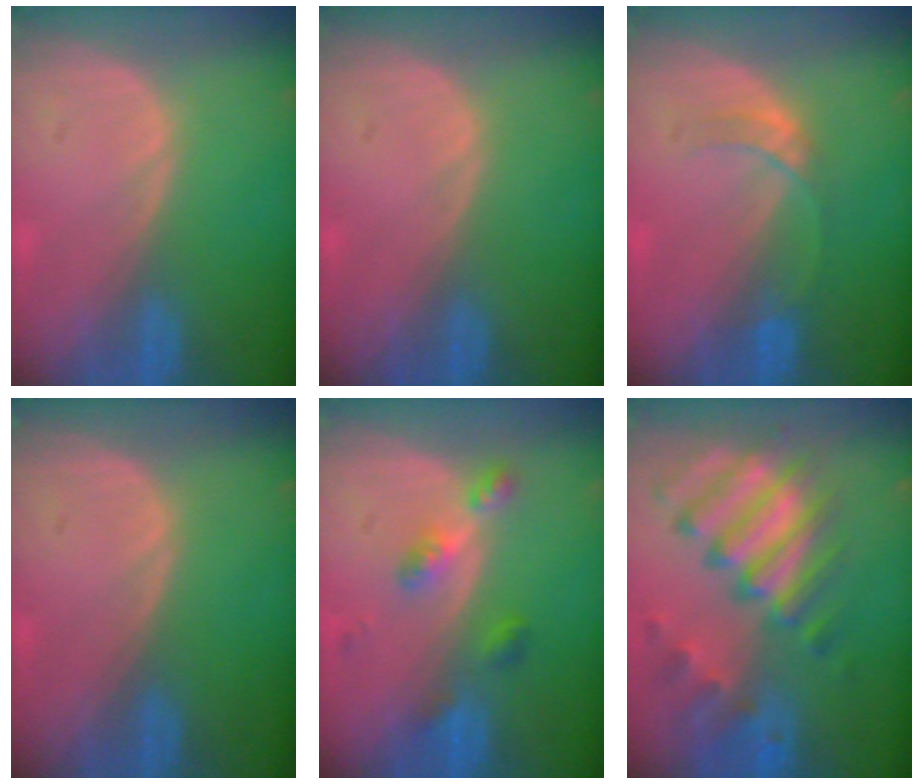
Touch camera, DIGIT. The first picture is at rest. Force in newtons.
{"total": 0.0}
{"total": 3.0, "press": 3.0, "slide": 0.3}
{"total": 0.0}
{"total": 4.6, "press": 4.2, "slide": 1.9}
{"total": 11.3, "press": 9.7, "slide": 5.8}